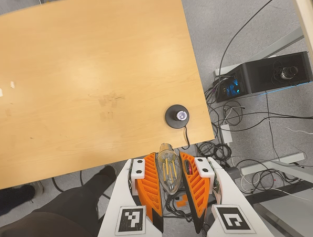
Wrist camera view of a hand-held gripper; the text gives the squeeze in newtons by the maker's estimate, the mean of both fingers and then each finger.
{"total": 9.3, "left": 8.1, "right": 10.5}